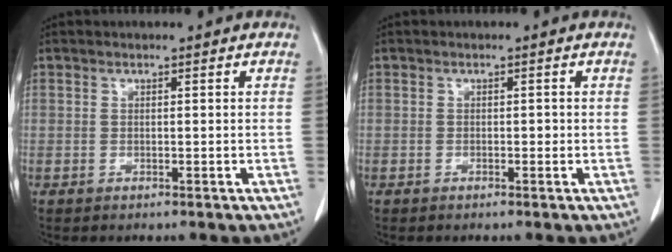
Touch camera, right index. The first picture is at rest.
{"total": 0.5, "force": [0.0, 0.4, 0.3], "torque": [-0.001, 0.004, 0.000]}